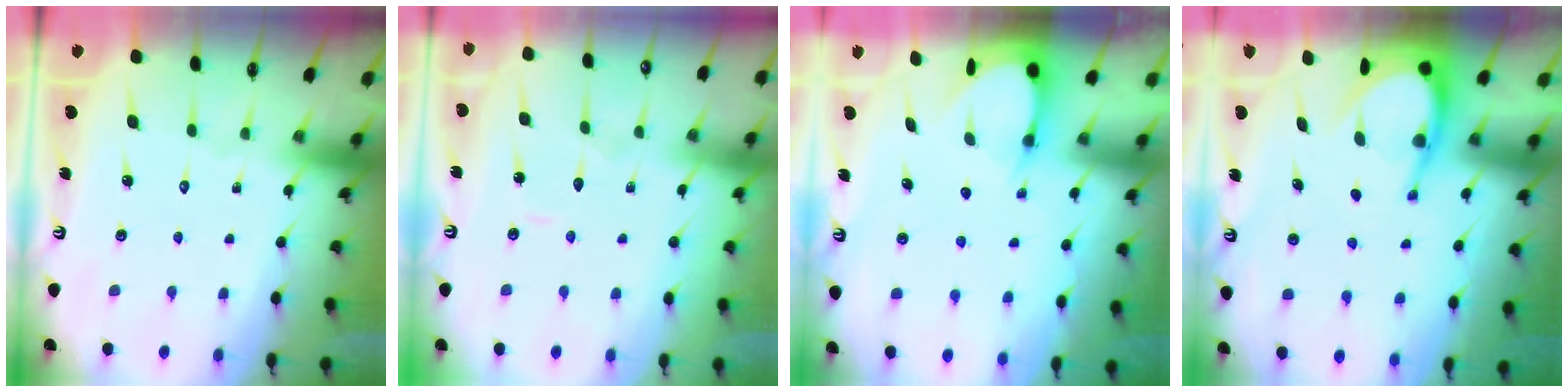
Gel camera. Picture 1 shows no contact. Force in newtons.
{"total": 3.9, "press": 3.9, "slide": 0.4}
{"total": 3.6, "press": 3.6, "slide": 0.3}
{"total": 6.4, "press": 6.4, "slide": 0.5}